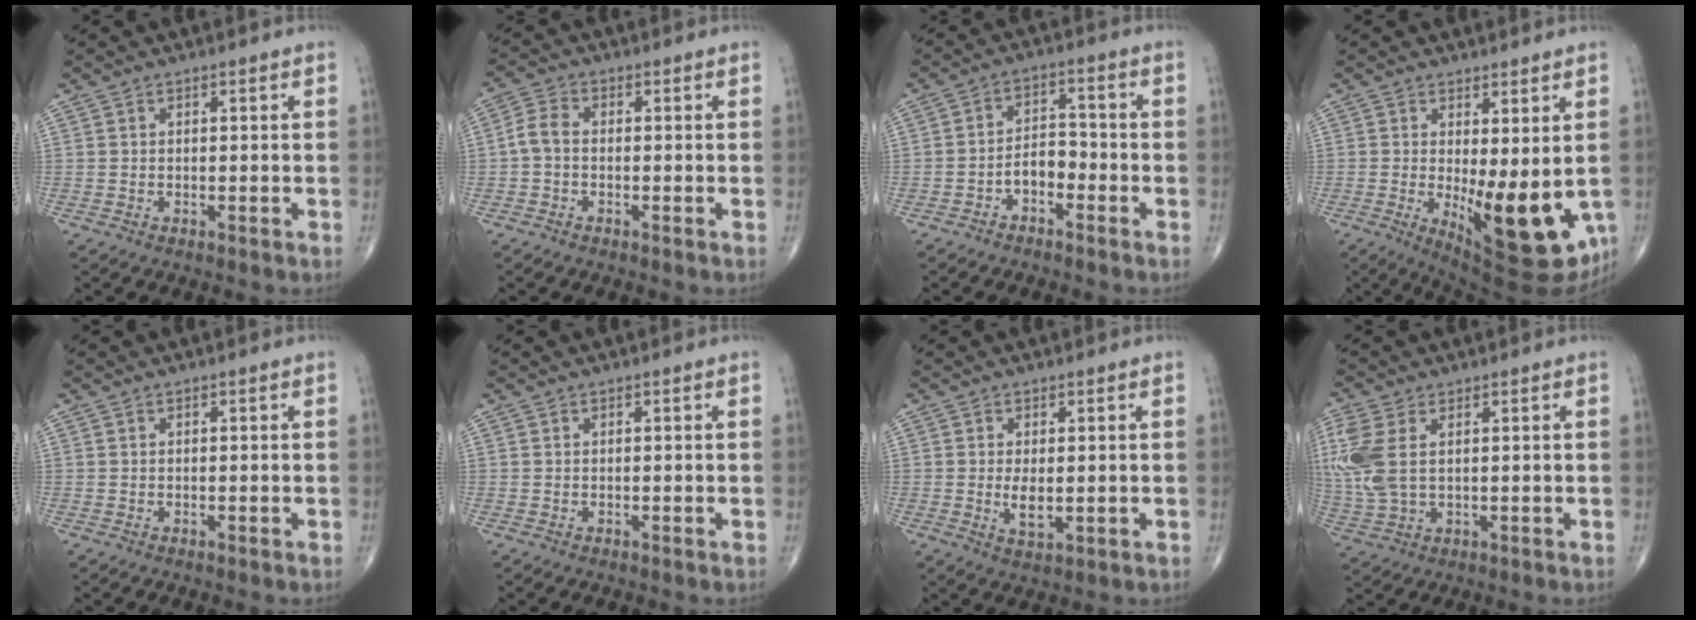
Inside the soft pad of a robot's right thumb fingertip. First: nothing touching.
{"total": 3.7, "force": [-0.6, 2.3, 2.8], "torque": [-0.056, 0.012, -0.022]}
{"total": 4.7, "force": [-2.4, 2.8, 2.9], "torque": [-0.035, 0.033, -0.050]}
{"total": 14.6, "force": [-1.9, 5.3, 13.5], "torque": [-0.184, -0.033, -0.009]}
{"total": 0.0}
{"total": 0.0}
{"total": 3.7, "force": [-0.1, 1.8, 3.3], "torque": [-0.058, -0.009, 0.004]}
{"total": 10.2, "force": [2.3, 5.9, 8.0], "torque": [-0.220, 0.006, 0.055]}